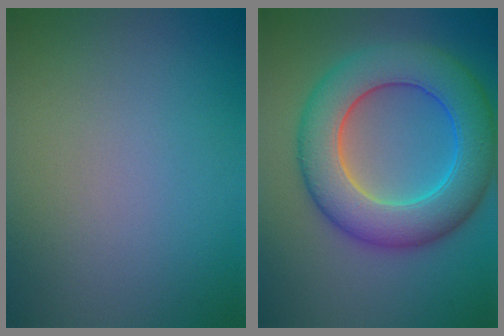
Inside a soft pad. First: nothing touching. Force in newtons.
{"total": 9.5, "press": 9.5, "slide": 0.4}